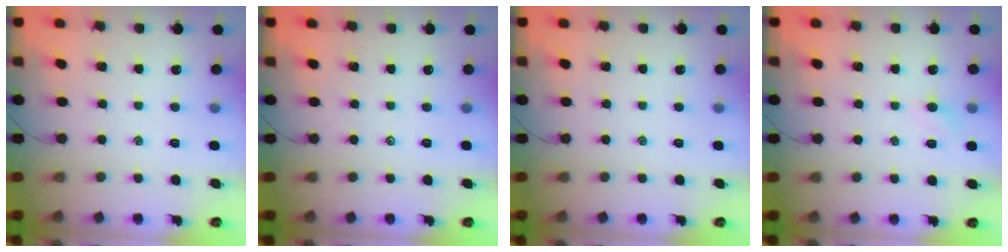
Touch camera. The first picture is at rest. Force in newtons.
{"total": 0.0}
{"total": 0.0}
{"total": 2.7, "press": 2.6, "slide": 0.9}